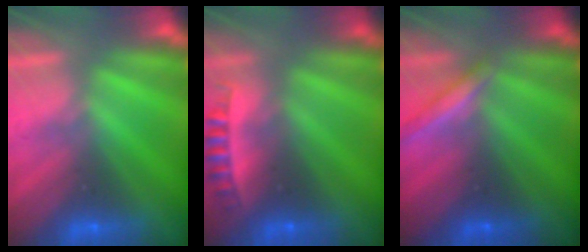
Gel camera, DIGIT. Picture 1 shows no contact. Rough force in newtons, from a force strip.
{"total": 2.4}
{"total": 1.9}